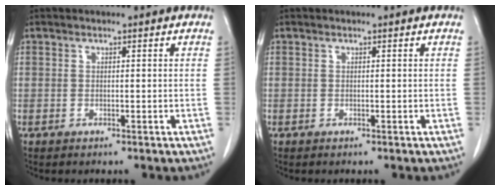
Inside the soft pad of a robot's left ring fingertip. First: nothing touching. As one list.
[{"total": 0.0}]